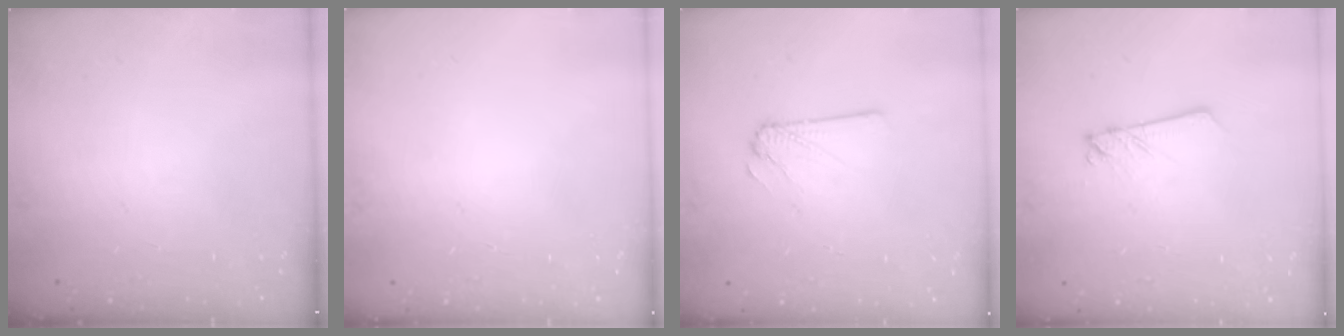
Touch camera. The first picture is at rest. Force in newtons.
{"total": 0.0}
{"total": 2.2, "press": 2.2, "slide": 0.1}
{"total": 2.4, "press": 2.4, "slide": 0.2}